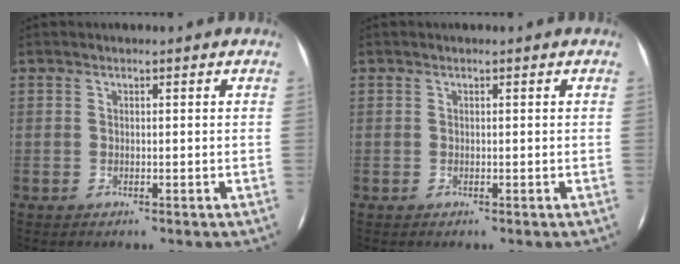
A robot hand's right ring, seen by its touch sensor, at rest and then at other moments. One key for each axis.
{"total": 0.0}